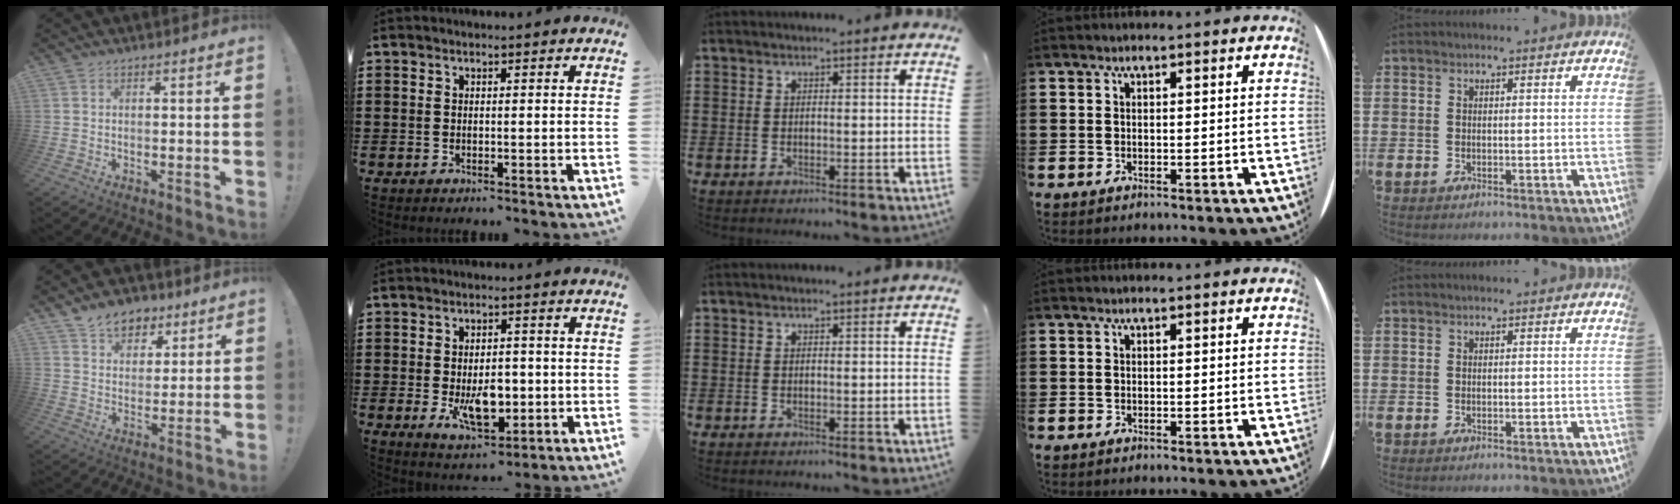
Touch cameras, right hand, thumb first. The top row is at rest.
{"thumb": {"total": 9.8, "force": [6.6, 6.7, 2.8], "torque": [-0.047, -0.037, 0.130]}, "index": {"total": 7.2, "force": [-1.3, 4.0, 5.9], "torque": [-0.096, 0.000, -0.023]}}